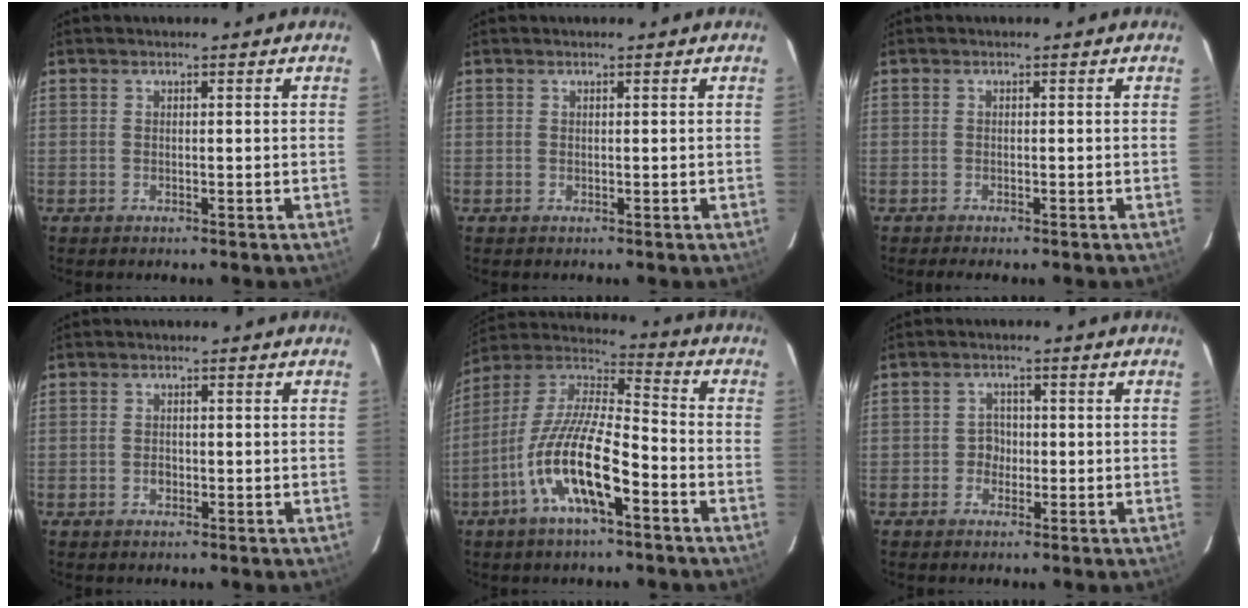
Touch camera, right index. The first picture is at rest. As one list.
[{"total": 0.0}, {"total": 1.6, "force": [-1.4, 0.1, 0.7], "torque": [-0.020, -0.005, -0.025]}, {"total": 1.4, "force": [-0.5, 1.1, 0.7], "torque": [-0.013, 0.003, -0.008]}, {"total": 16.1, "force": [-7.2, 4.2, 13.7], "torque": [-0.269, -0.013, -0.143]}, {"total": 2.4, "force": [-0.9, 2.2, 0.3], "torque": [-0.004, 0.007, -0.017]}]